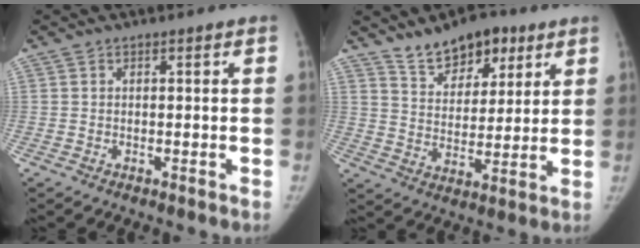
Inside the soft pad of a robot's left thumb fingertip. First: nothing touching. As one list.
[{"total": 11.6, "force": [7.9, 6.3, 5.5], "torque": [-0.051, -0.041, 0.134]}]